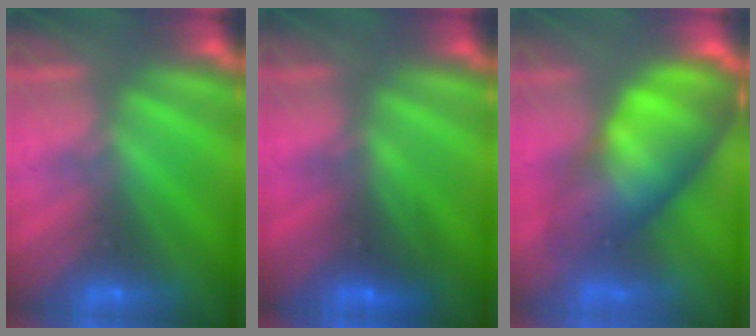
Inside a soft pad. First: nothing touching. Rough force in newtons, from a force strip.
{"total": 2.7}
{"total": 11.0}